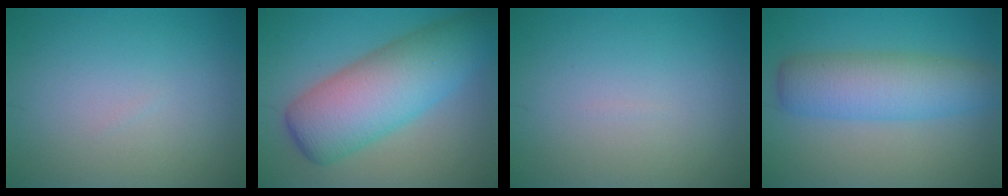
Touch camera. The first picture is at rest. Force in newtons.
{"total": 9.4, "press": 9.4, "slide": 0.1}
{"total": 0.0}
{"total": 6.1, "press": 6.1, "slide": 0.4}